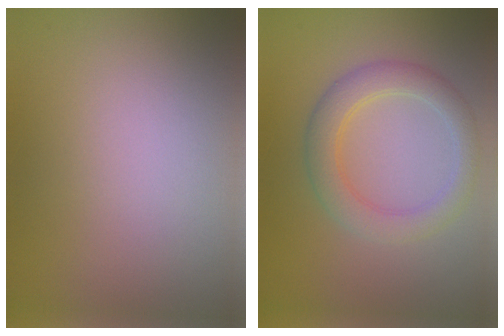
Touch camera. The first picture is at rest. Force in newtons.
{"total": 3.7, "press": 3.7, "slide": 0.2}